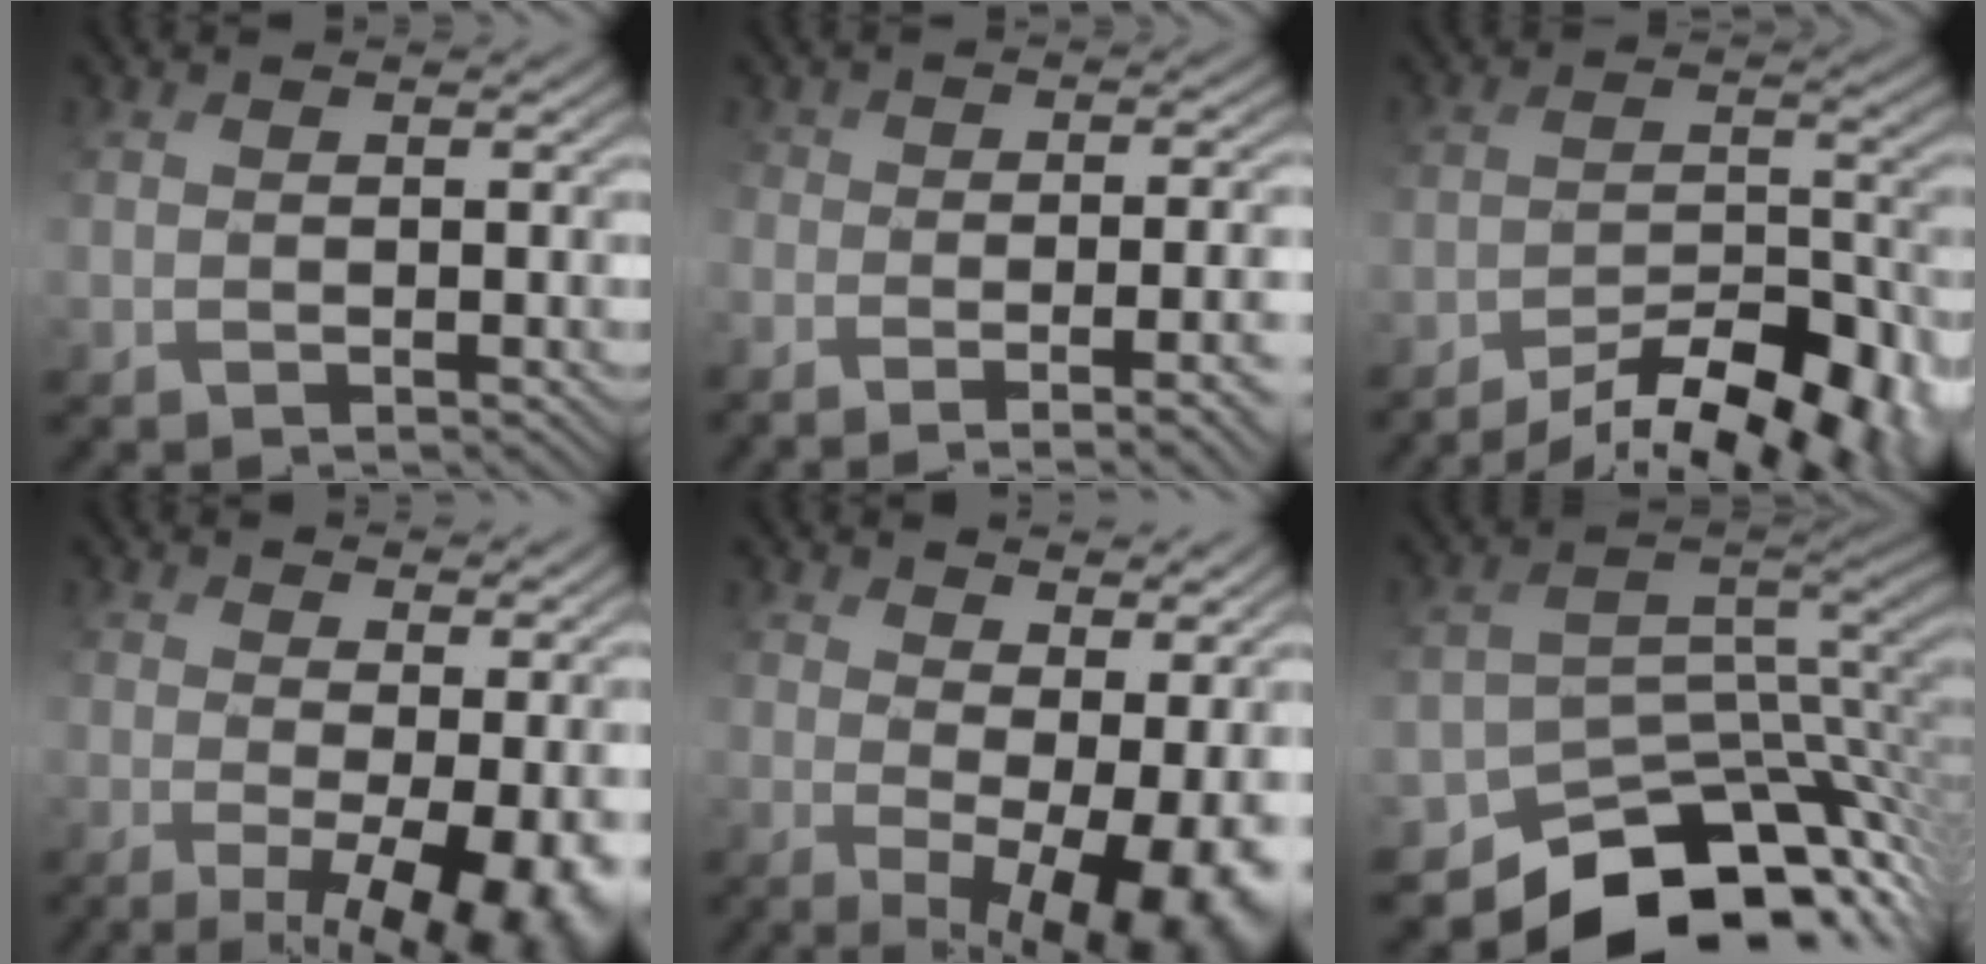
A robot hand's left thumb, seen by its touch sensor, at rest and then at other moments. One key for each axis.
{"total": 9.9, "fx": -5.1, "fy": 3.5, "fz": 7.8, "tx": -0.095, "ty": -0.006, "tz": -0.054}
{"total": 14.1, "fx": -11.5, "fy": 4.3, "fz": 6.8, "tx": -0.114, "ty": -0.016, "tz": -0.166}
{"total": 10.2, "fx": -1.2, "fy": 3.8, "fz": 9.4, "tx": -0.162, "ty": -0.014, "tz": -0.014}
{"total": 11.3, "fx": 1.6, "fy": 5.7, "fz": 9.7, "tx": -0.139, "ty": -0.022, "tz": 0.045}
{"total": 13.0, "fx": -9.3, "fy": 6.8, "fz": 6.1, "tx": -0.118, "ty": -0.016, "tz": -0.146}